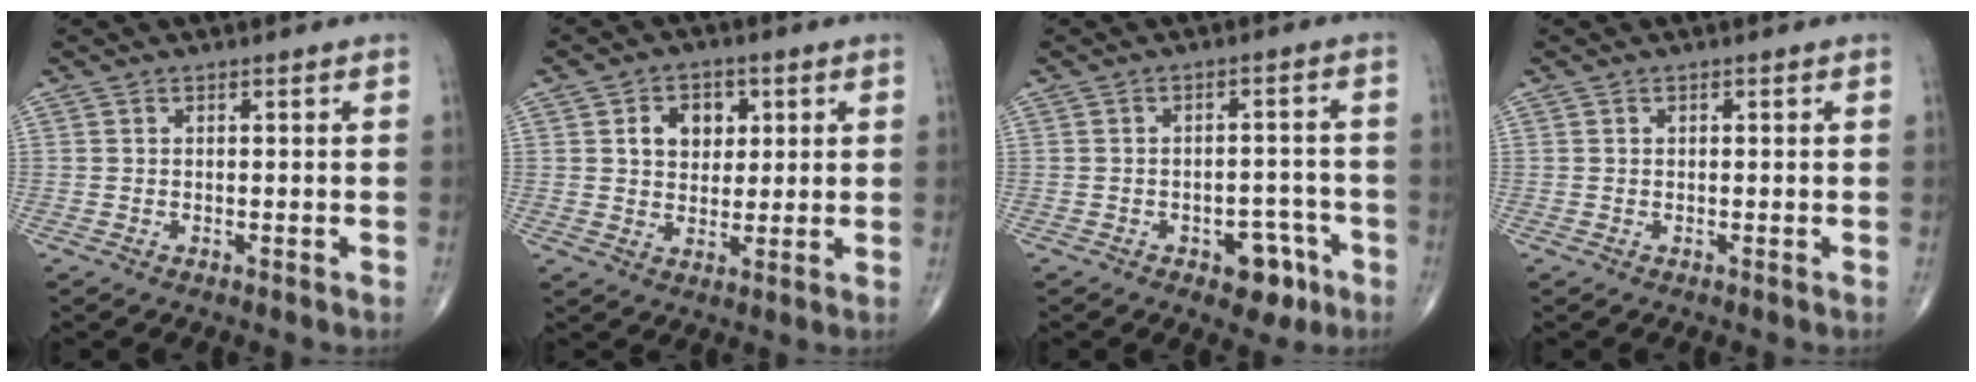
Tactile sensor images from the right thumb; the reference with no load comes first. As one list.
[{"total": 7.0, "force": [2.1, 5.3, 4.1], "torque": [-0.030, -0.006, 0.032]}, {"total": 6.8, "force": [-3.5, 4.0, 4.2], "torque": [-0.026, 0.029, -0.042]}, {"total": 0.0}]